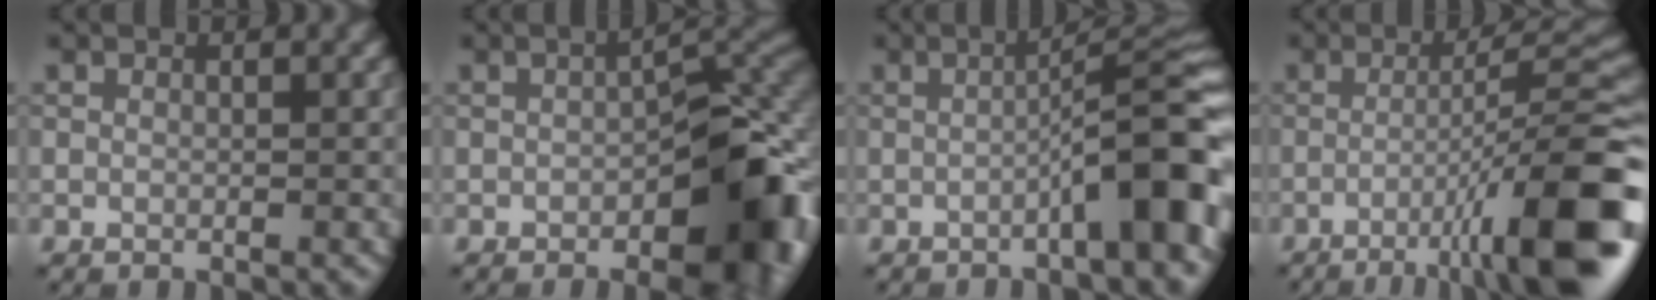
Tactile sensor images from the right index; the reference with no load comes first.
{"total": 10.3, "force": [-3.6, 4.7, 8.4], "torque": [-0.090, 0.013, -0.058]}
{"total": 7.9, "force": [-2.3, 1.4, 7.5], "torque": [-0.093, 0.023, -0.042]}
{"total": 12.3, "force": [-5.7, 1.9, 10.7], "torque": [-0.136, 0.013, -0.088]}